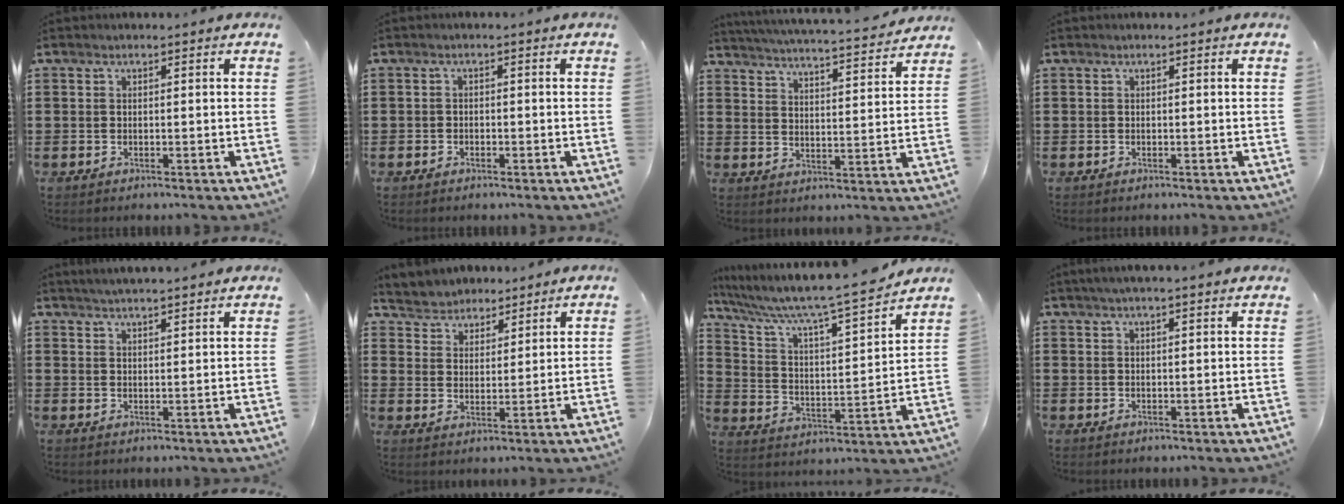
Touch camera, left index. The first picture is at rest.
{"total": 1.0, "force": [-0.8, 0.5, 0.0], "torque": [-0.005, 0.002, -0.019]}
{"total": 4.1, "force": [4.0, -0.3, 1.0], "torque": [-0.040, -0.035, 0.062]}
{"total": 0.0}
{"total": 2.6, "force": [2.6, -0.3, 0.4], "torque": [-0.013, -0.006, 0.048]}
{"total": 4.2, "force": [3.9, 1.6, -0.5], "torque": [-0.013, -0.012, 0.070]}
{"total": 8.3, "force": [7.3, 0.2, 4.0], "torque": [-0.111, -0.056, 0.117]}
{"total": 2.3, "force": [1.9, -0.1, 1.2], "torque": [-0.026, 0.004, 0.036]}